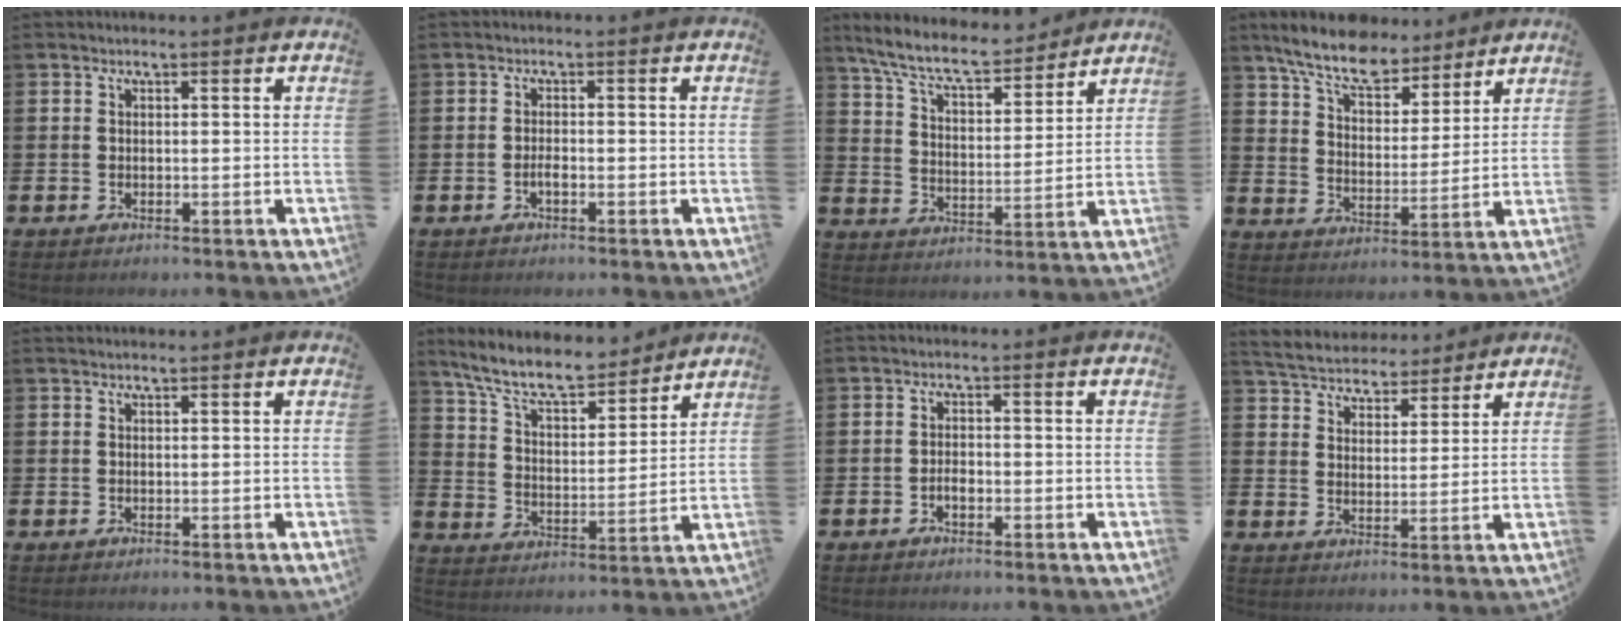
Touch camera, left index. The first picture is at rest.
{"total": 1.3, "force": [-0.6, 0.5, 1.1], "torque": [-0.020, 0.001, -0.013]}
{"total": 8.5, "force": [7.8, 1.8, 3.0], "torque": [-0.097, -0.044, 0.138]}
{"total": 8.7, "force": [7.8, 2.4, 2.9], "torque": [-0.078, -0.042, 0.138]}
{"total": 0.6, "force": [0.6, 0.0, 0.0], "torque": [-0.001, 0.000, 0.012]}
{"total": 9.2, "force": [8.3, 2.2, 3.4], "torque": [-0.099, -0.049, 0.146]}
{"total": 1.4, "force": [-0.7, 0.6, 1.1], "torque": [-0.021, 0.001, -0.014]}
{"total": 5.1, "force": [4.9, 1.1, -0.2], "torque": [-0.025, -0.030, 0.087]}